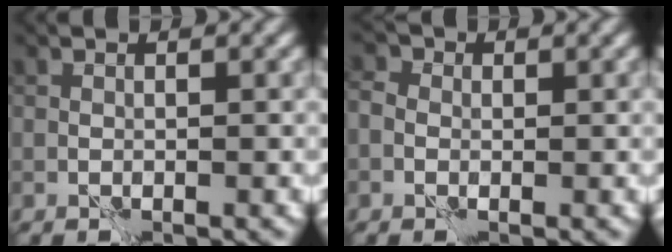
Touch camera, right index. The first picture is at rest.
{"total": 2.1, "force": [0.2, 1.9, 1.0], "torque": [-0.008, 0.009, -0.015]}